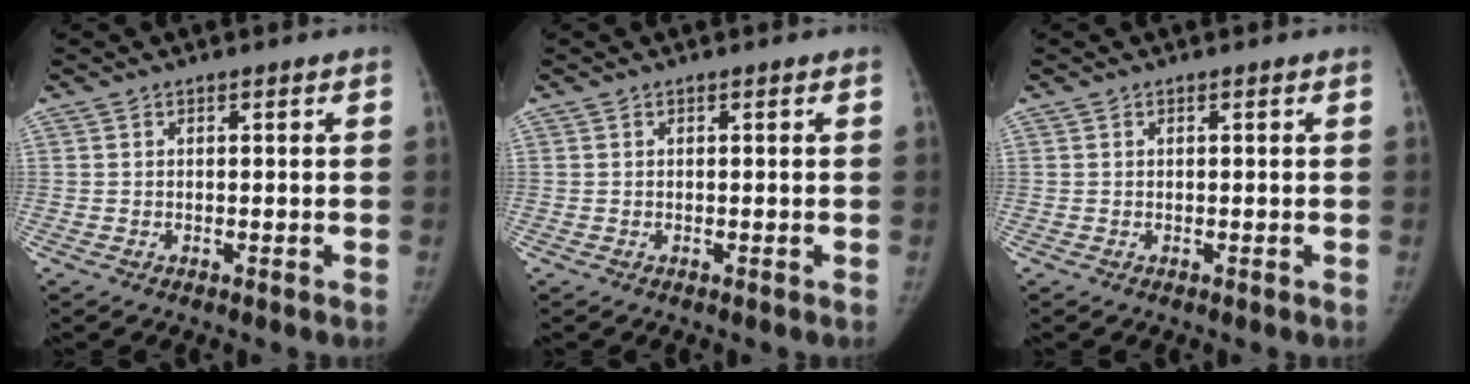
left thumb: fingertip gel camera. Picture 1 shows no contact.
{"total": 0.0}
{"total": 0.0}